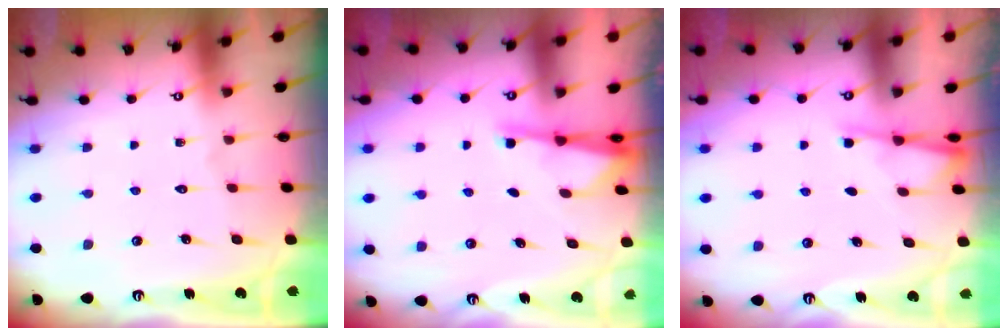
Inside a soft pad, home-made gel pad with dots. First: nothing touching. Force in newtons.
{"total": 2.7, "press": 2.7, "slide": 0.5}
{"total": 3.4, "press": 3.4, "slide": 0.6}